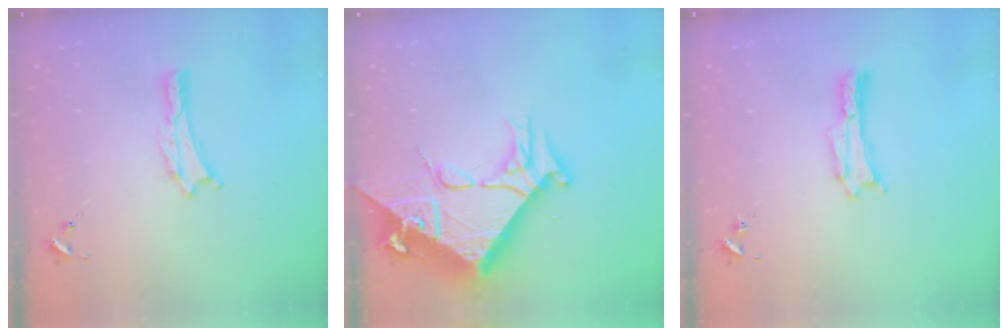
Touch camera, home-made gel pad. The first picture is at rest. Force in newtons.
{"total": 17.0, "press": 16.9, "slide": 1.6}
{"total": 0.0}